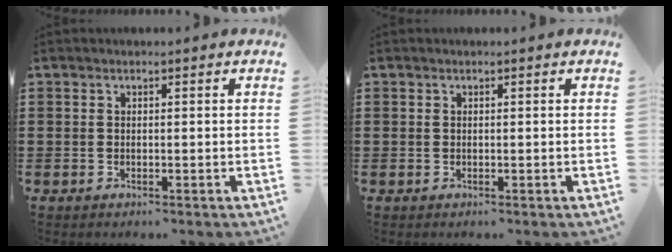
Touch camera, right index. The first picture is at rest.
{"total": 0.0}